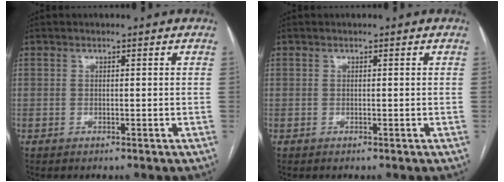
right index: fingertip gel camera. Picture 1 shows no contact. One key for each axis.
{"total": 0.0}